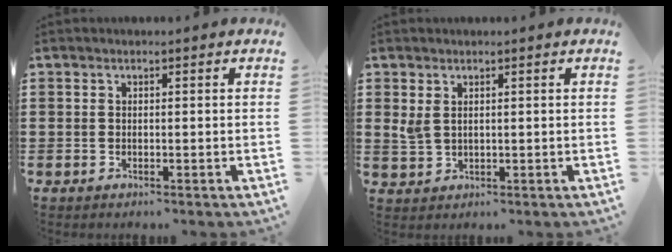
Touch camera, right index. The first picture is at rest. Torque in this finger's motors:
{"motor_torque": [-0.41, 0.66, 0.00, 0.00]}